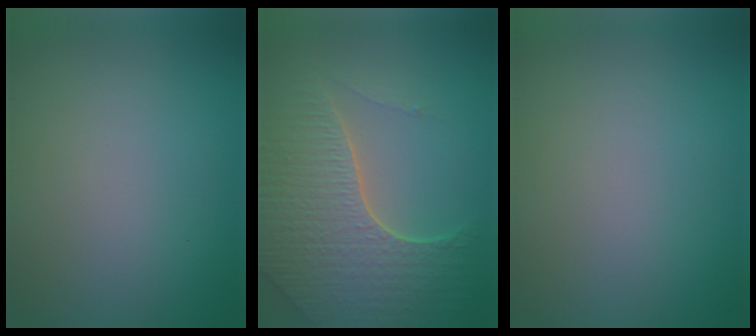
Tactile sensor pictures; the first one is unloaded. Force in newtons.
{"total": 7.2, "press": 5.2, "slide": 5.0}
{"total": 0.0}